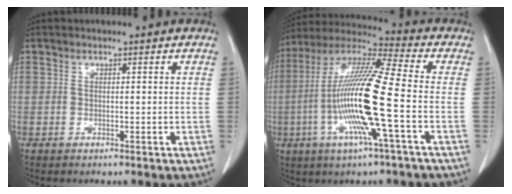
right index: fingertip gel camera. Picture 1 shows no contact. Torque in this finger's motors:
{"motor_torque": [2.14, 0.00, 1.05, 0.21]}